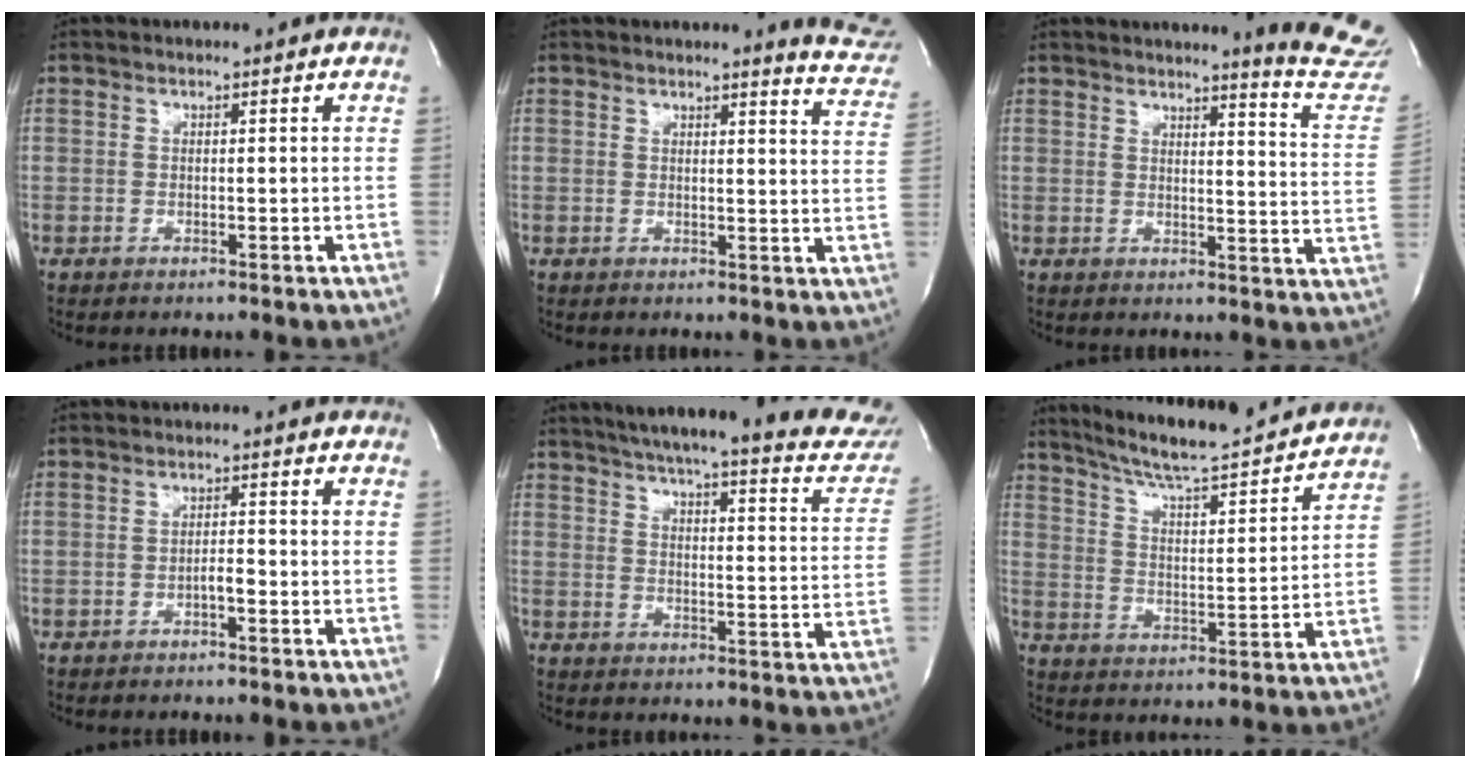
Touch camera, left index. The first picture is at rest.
{"total": 8.1, "force": [7.9, 0.2, 1.8], "torque": [-0.003, -0.063, 0.057]}
{"total": 12.7, "force": [12.2, -1.1, 3.3], "torque": [-0.029, -0.120, 0.117]}
{"total": 1.7, "force": [-1.1, 0.3, 1.3], "torque": [-0.020, -0.001, -0.021]}
{"total": 27.8, "force": [24.8, 2.2, 12.5], "torque": [-0.187, -0.075, 0.297]}
{"total": 19.1, "force": [17.5, 1.3, 7.8], "torque": [-0.128, -0.014, 0.252]}